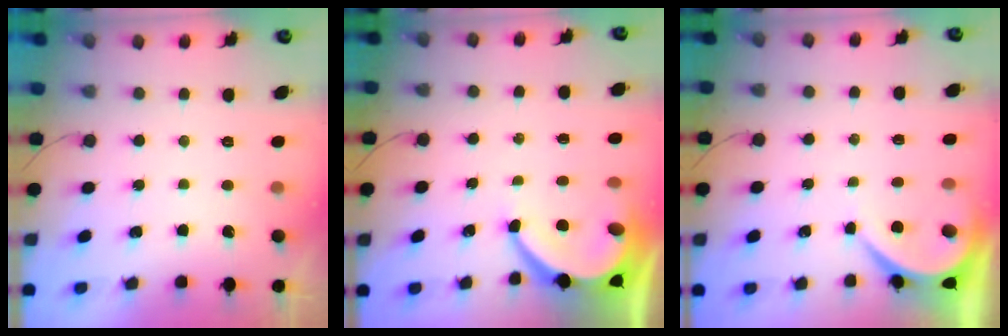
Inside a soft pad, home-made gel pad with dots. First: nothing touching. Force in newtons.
{"total": 8.2, "press": 8.1, "slide": 1.2}
{"total": 3.9, "press": 3.9, "slide": 0.6}